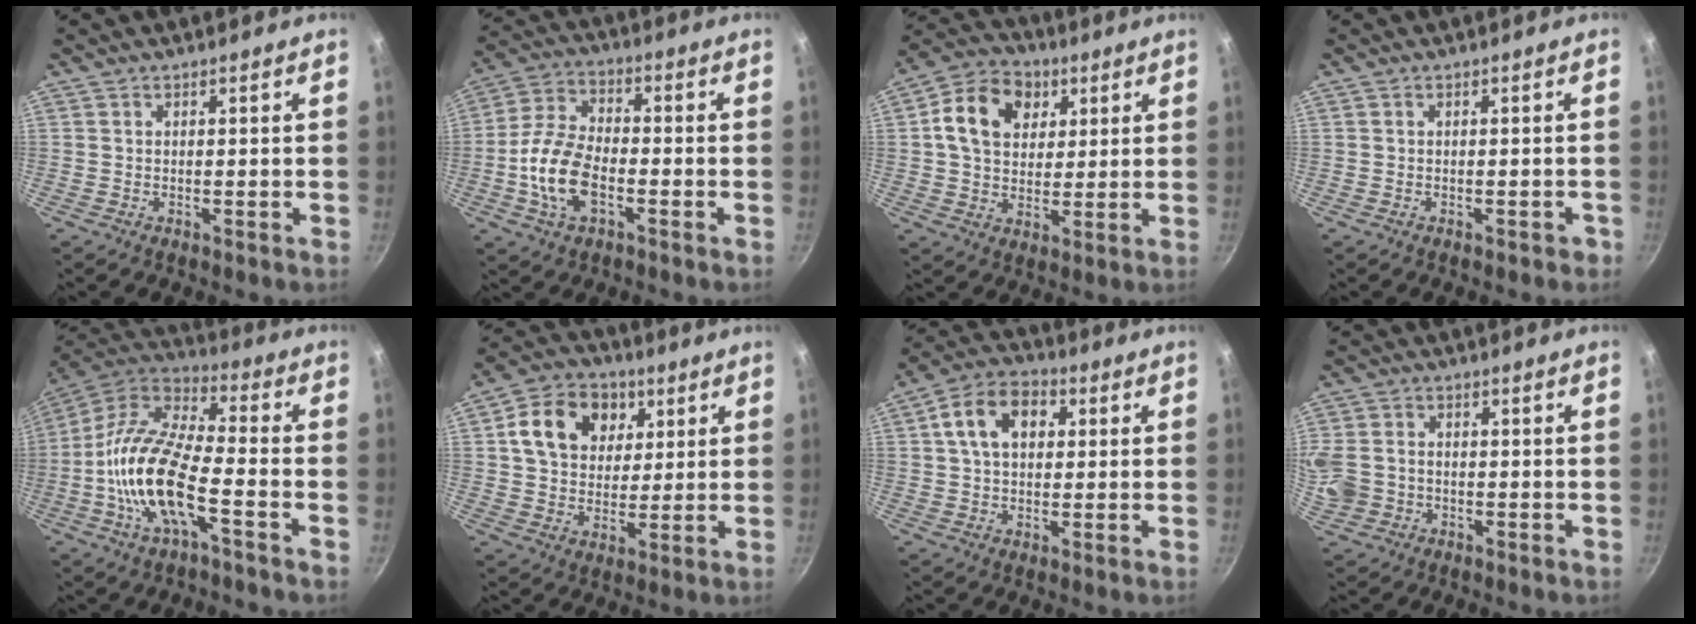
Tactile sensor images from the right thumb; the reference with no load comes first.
{"total": 12.3, "force": [-3.3, 6.7, 9.7], "torque": [-0.188, 0.030, -0.074]}
{"total": 13.3, "force": [4.1, 10.2, 7.6], "torque": [-0.113, 0.004, 0.056]}
{"total": 1.2, "force": [-0.6, 0.8, 0.6], "torque": [0.004, 0.016, 0.001]}
{"total": 17.6, "force": [-5.1, 6.5, 15.5], "torque": [-0.300, 0.039, -0.115]}
{"total": 14.3, "force": [4.7, 11.1, 7.7], "torque": [-0.106, 0.003, 0.071]}
{"total": 11.4, "force": [2.7, 7.9, 7.8], "torque": [-0.110, 0.019, 0.031]}
{"total": 11.2, "force": [-1.5, 9.7, 5.4], "torque": [-0.146, 0.018, -0.027]}